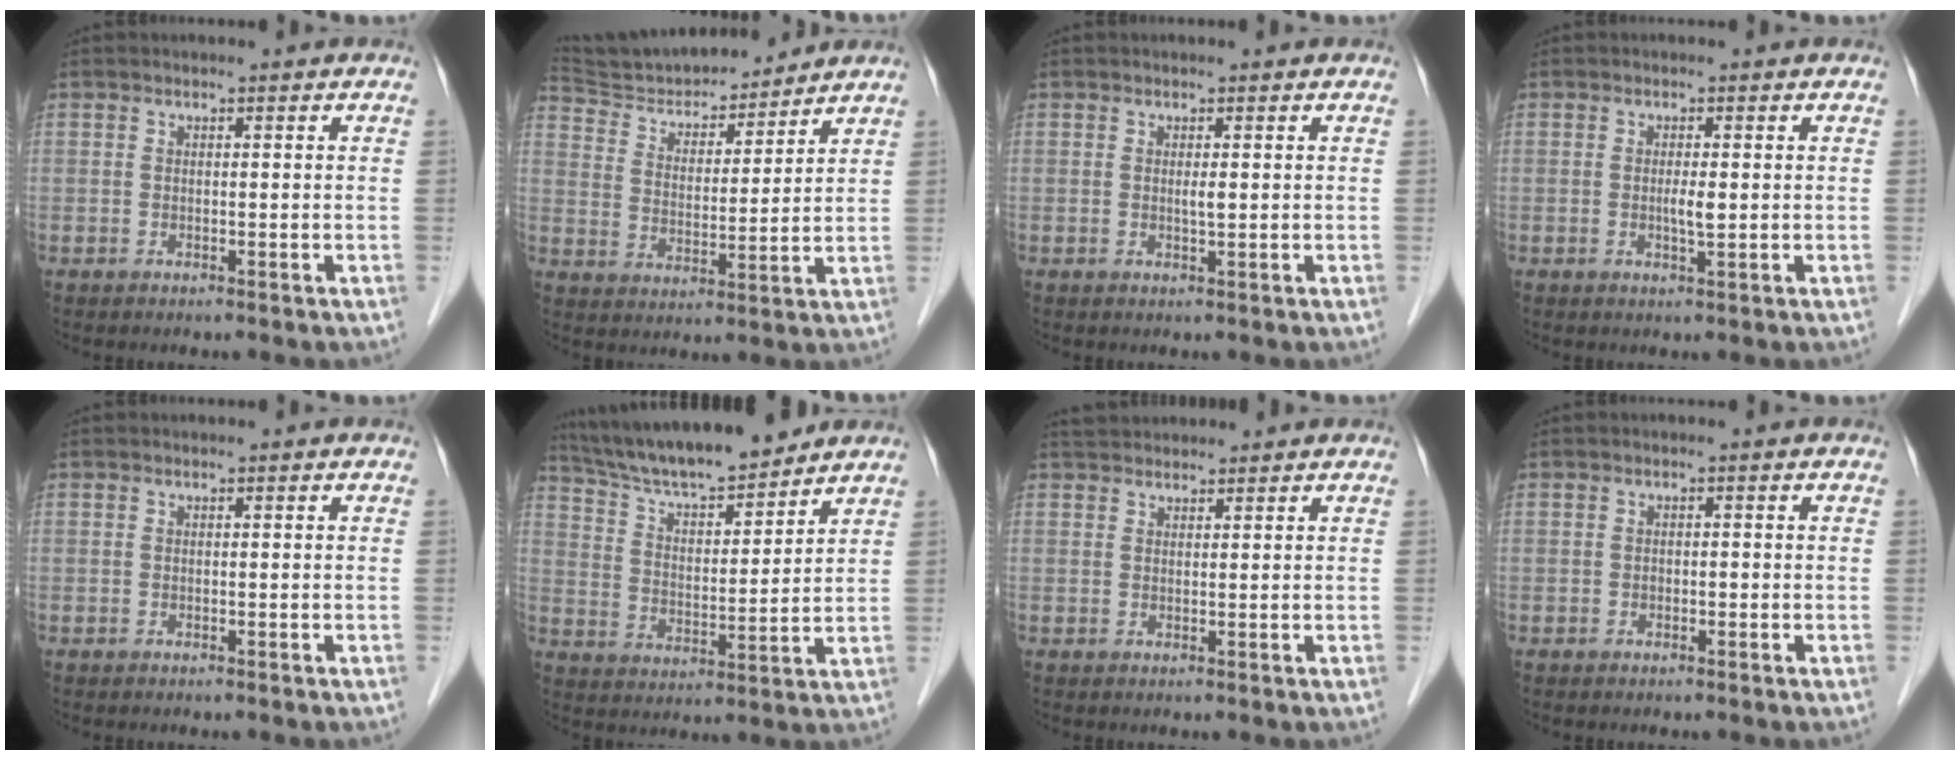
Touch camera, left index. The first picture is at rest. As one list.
[{"total": 14.2, "force": [13.5, 2.7, 3.5], "torque": [-0.062, 0.012, 0.233]}, {"total": 1.0, "force": [0.2, 0.1, 0.9], "torque": [-0.021, -0.001, 0.003]}, {"total": 1.8, "force": [0.0, 0.2, 1.7], "torque": [-0.035, -0.001, 0.000]}, {"total": 0.0}, {"total": 14.6, "force": [13.2, 1.9, 5.9], "torque": [-0.105, 0.010, 0.229]}, {"total": 3.7, "force": [3.5, 0.8, 0.7], "torque": [-0.012, 0.035, 0.063]}, {"total": 0.6, "force": [-0.2, 0.4, 0.4], "torque": [-0.005, 0.003, -0.005]}]